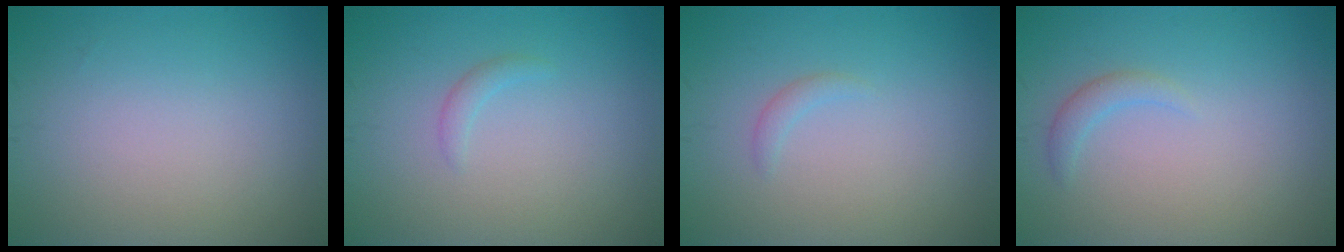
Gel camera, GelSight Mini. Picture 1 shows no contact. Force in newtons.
{"total": 0.9, "press": 0.9, "slide": 0.2}
{"total": 0.8, "press": 0.8, "slide": 0.1}
{"total": 1.3, "press": 1.3, "slide": 0.1}